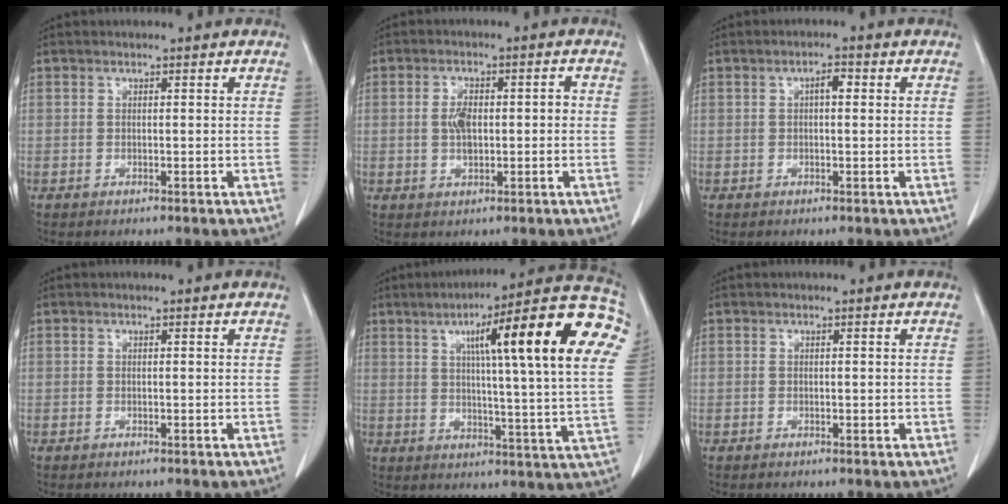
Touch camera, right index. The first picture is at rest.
{"total": 4.7, "force": [-0.1, 2.1, 4.2], "torque": [-0.081, 0.012, -0.001]}
{"total": 2.0, "force": [0.4, 0.6, 1.8], "torque": [-0.030, 0.005, 0.005]}
{"total": 0.0}
{"total": 23.8, "force": [7.4, 1.1, 22.6], "torque": [-0.263, 0.038, 0.092]}
{"total": 0.8, "force": [0.0, 0.3, 0.7], "torque": [-0.012, -0.002, 0.001]}